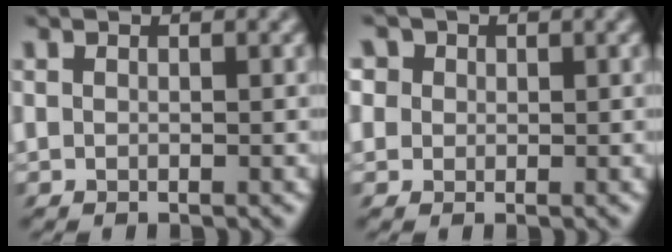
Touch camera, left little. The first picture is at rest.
{"total": 4.2, "force": [1.5, 3.6, 1.7], "torque": [-0.056, 0.021, 0.017]}